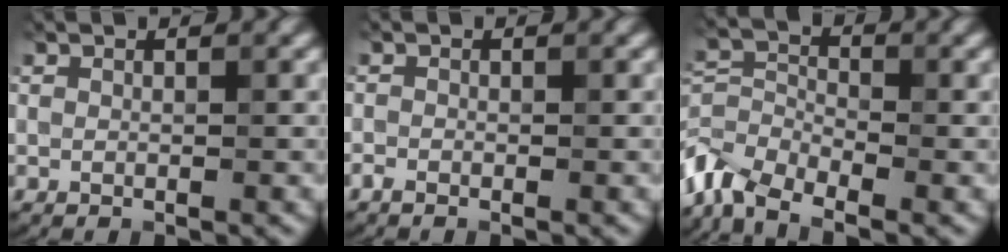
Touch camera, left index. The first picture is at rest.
{"total": 0.7, "force": [-0.5, 0.3, 0.3], "torque": [-0.007, 0.001, -0.011]}
{"total": 5.9, "force": [-4.4, 2.6, 3.0], "torque": [-0.065, 0.000, -0.103]}